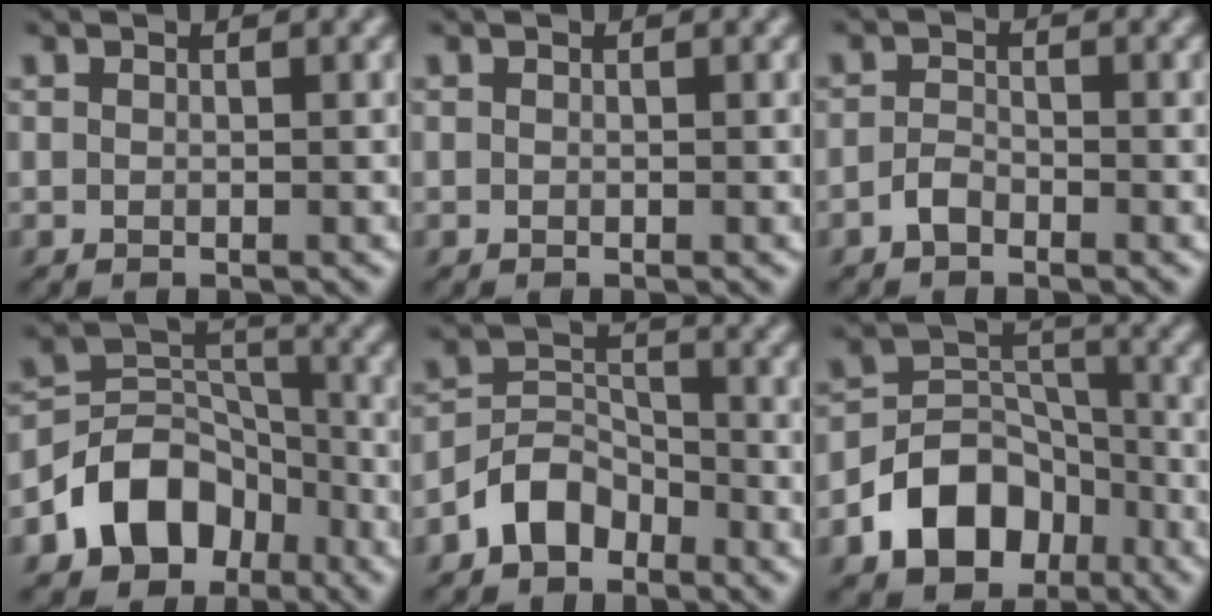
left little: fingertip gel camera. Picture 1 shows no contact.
{"total": 0.0}
{"total": 1.6, "force": [-1.2, 0.6, 0.8], "torque": [-0.016, 0.004, -0.028]}
{"total": 7.7, "force": [-4.2, 5.6, 3.3], "torque": [-0.042, 0.001, -0.085]}
{"total": 4.1, "force": [-2.9, 2.5, 1.5], "torque": [-0.021, 0.009, -0.062]}
{"total": 7.6, "force": [-4.1, 5.3, 3.6], "torque": [-0.052, -0.002, -0.078]}